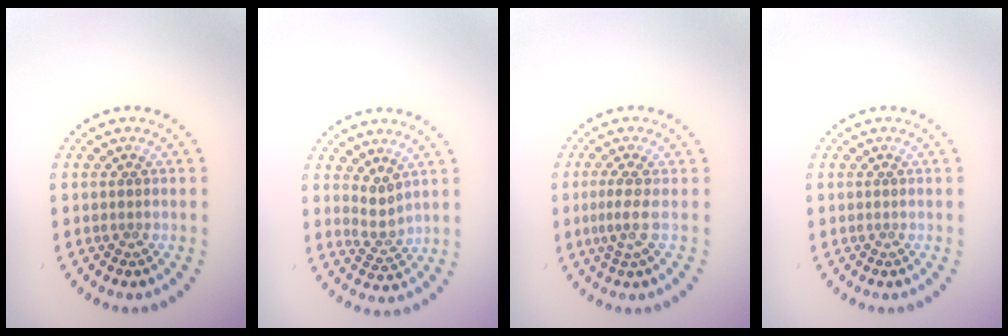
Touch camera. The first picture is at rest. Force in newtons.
{"total": 2.0, "press": 1.6, "slide": 1.3}
{"total": 2.1, "press": 1.4, "slide": 1.6}
{"total": 0.0}